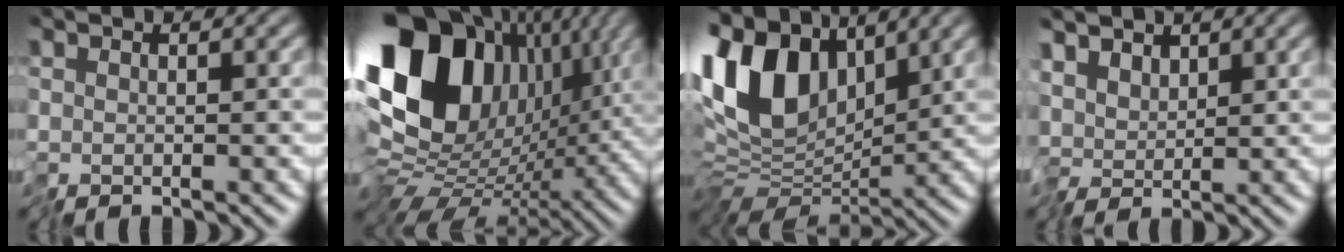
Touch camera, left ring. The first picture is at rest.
{"total": 17.8, "force": [4.6, 12.4, 11.9], "torque": [-0.241, 0.019, 0.072]}
{"total": 11.9, "force": [3.8, 7.4, 8.4], "torque": [-0.187, 0.017, 0.060]}
{"total": 2.5, "force": [0.6, 1.9, 1.4], "torque": [-0.031, 0.000, -0.001]}